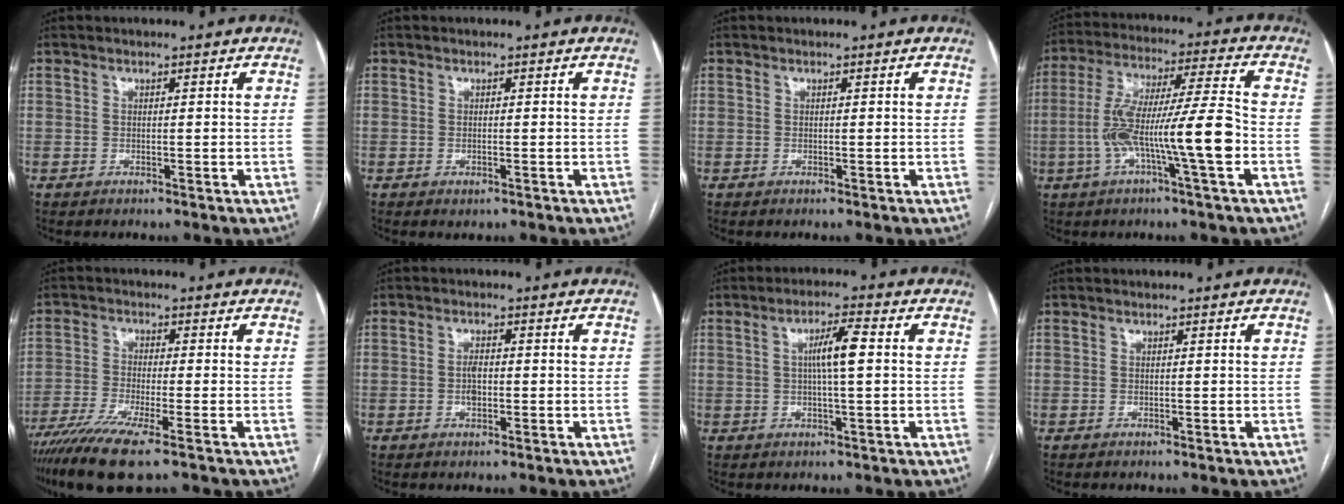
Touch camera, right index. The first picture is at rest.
{"total": 0.7, "force": [-0.3, 0.4, 0.5], "torque": [-0.007, -0.002, 0.000]}
{"total": 0.0}
{"total": 14.1, "force": [-3.6, 0.3, 13.7], "torque": [-0.260, 0.013, -0.067]}
{"total": 9.6, "force": [-6.6, 0.3, 7.0], "torque": [-0.131, -0.022, -0.115]}
{"total": 2.2, "force": [-0.3, 1.1, 1.9], "torque": [-0.036, 0.002, -0.005]}
{"total": 5.4, "force": [0.7, 0.4, 5.3], "torque": [-0.097, 0.007, 0.011]}
{"total": 0.0}